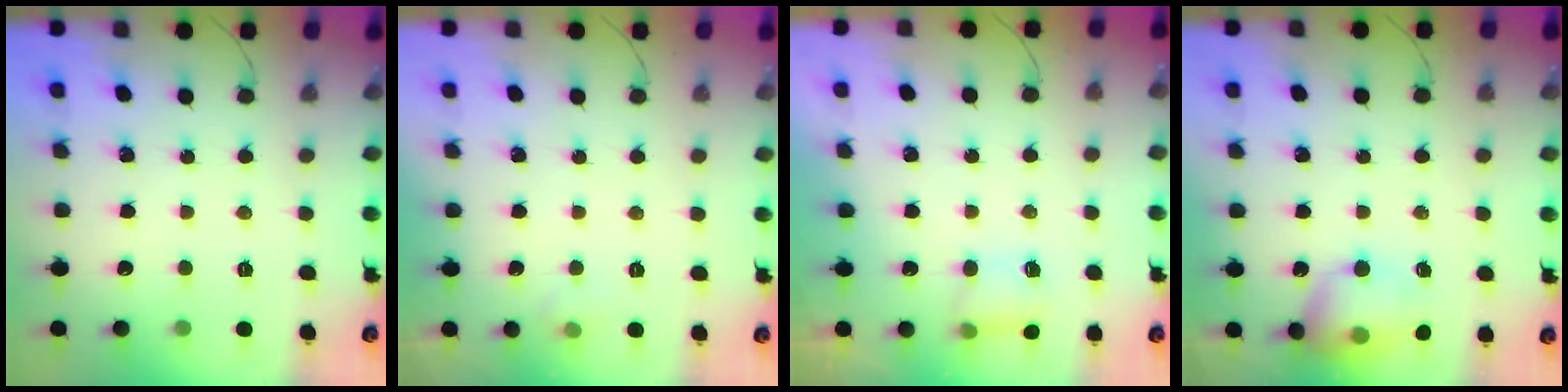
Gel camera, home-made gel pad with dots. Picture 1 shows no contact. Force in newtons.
{"total": 5.8, "press": 3.2, "slide": 4.9}
{"total": 4.3, "press": 4.3, "slide": 0.6}
{"total": 15.6, "press": 15.4, "slide": 2.1}